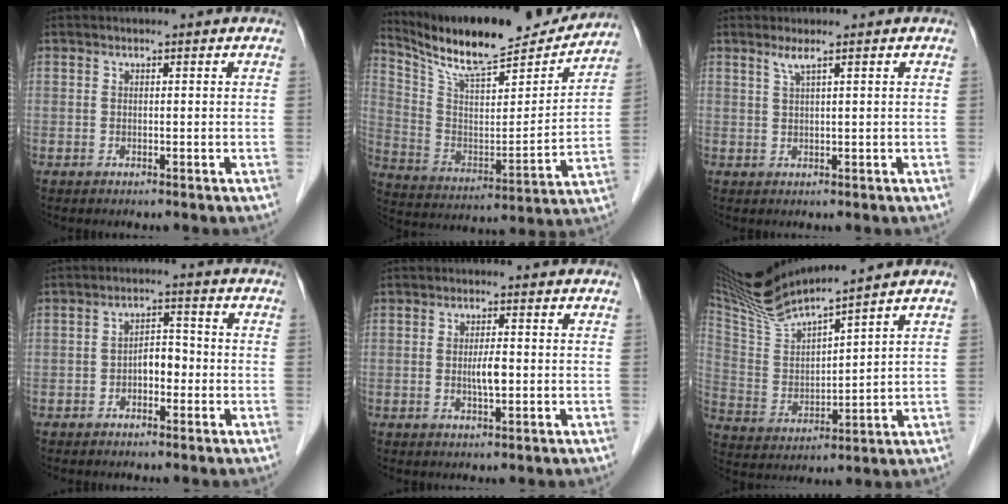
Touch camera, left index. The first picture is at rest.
{"total": 21.2, "force": [19.0, 3.5, 8.6], "torque": [-0.157, -0.018, 0.303]}
{"total": 1.6, "force": [1.0, -0.3, 1.2], "torque": [-0.030, 0.001, 0.023]}
{"total": 3.6, "force": [-1.2, 1.9, 2.8], "torque": [-0.045, 0.016, -0.022]}
{"total": 2.8, "force": [-0.3, 0.6, 2.8], "torque": [-0.053, 0.000, -0.005]}
{"total": 12.6, "force": [11.6, -1.3, 4.7], "torque": [-0.108, 0.002, 0.231]}